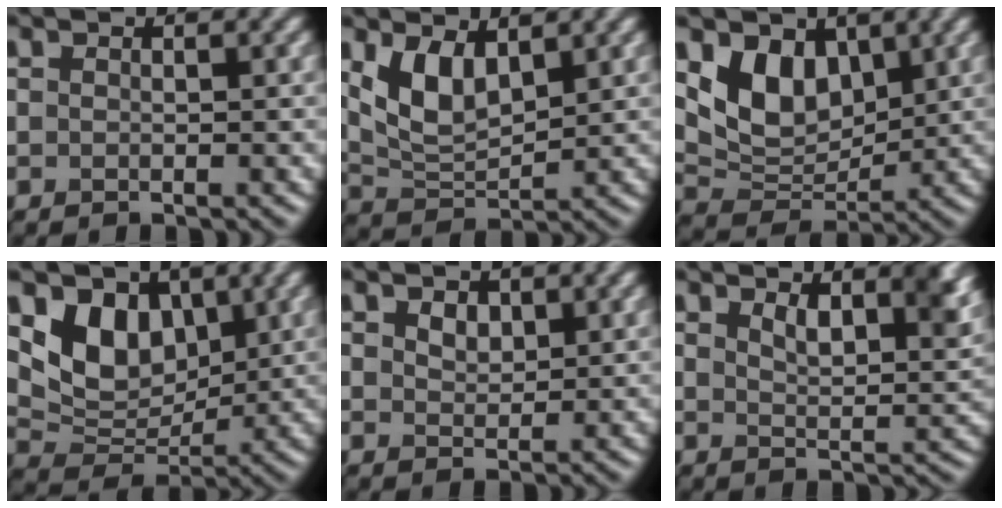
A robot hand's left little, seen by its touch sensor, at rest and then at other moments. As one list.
[{"total": 4.6, "force": [2.1, 2.3, 3.3], "torque": [-0.074, -0.007, 0.046]}, {"total": 5.6, "force": [2.5, 3.8, 3.2], "torque": [-0.062, -0.015, 0.044]}, {"total": 6.1, "force": [2.5, 4.4, 3.5], "torque": [-0.061, -0.013, 0.042]}, {"total": 1.7, "force": [1.0, 1.1, 0.9], "torque": [-0.019, 0.000, 0.020]}, {"total": 4.8, "force": [2.8, 1.9, 3.4], "torque": [-0.056, -0.008, 0.044]}]